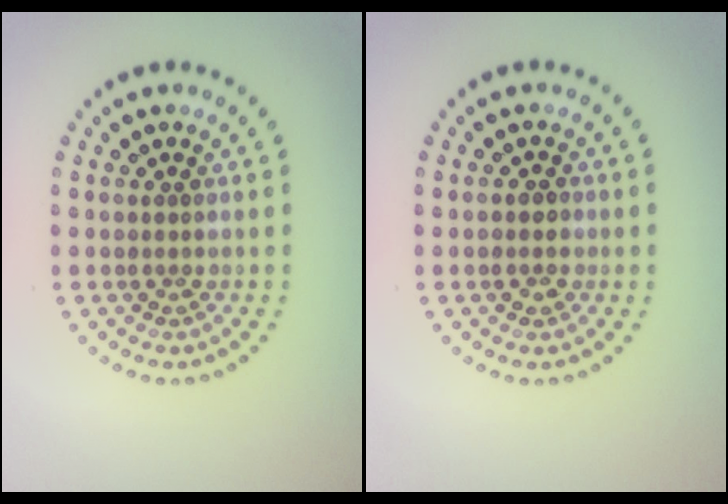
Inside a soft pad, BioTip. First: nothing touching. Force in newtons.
{"total": 1.4, "press": 1.4, "slide": 0.5}